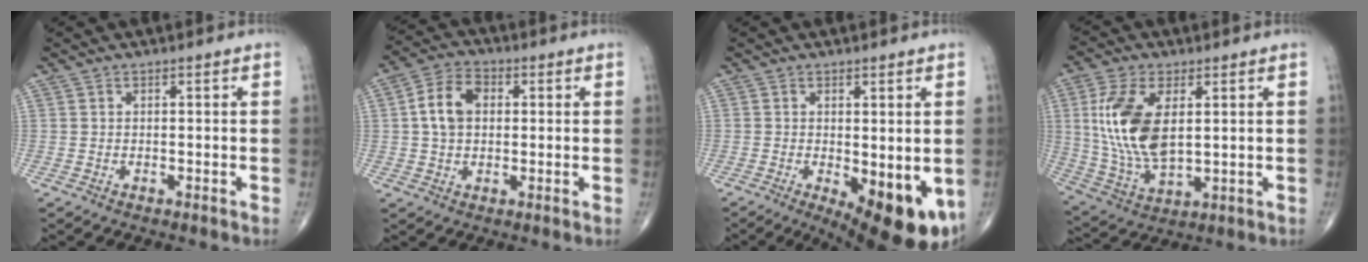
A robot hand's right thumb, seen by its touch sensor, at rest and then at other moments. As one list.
[{"total": 8.2, "force": [1.1, 5.7, 5.8], "torque": [-0.101, 0.018, 0.015]}, {"total": 13.4, "force": [-3.8, 4.8, 11.9], "torque": [-0.140, -0.025, -0.038]}, {"total": 15.1, "force": [2.9, 7.8, 12.6], "torque": [-0.257, -0.013, 0.067]}]